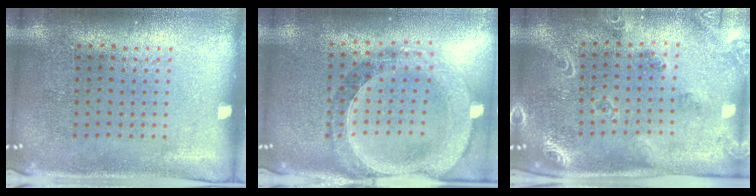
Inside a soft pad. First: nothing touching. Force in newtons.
{"total": 1.5, "press": 1.4, "slide": 0.5}
{"total": 1.8, "press": 1.8, "slide": 0.4}